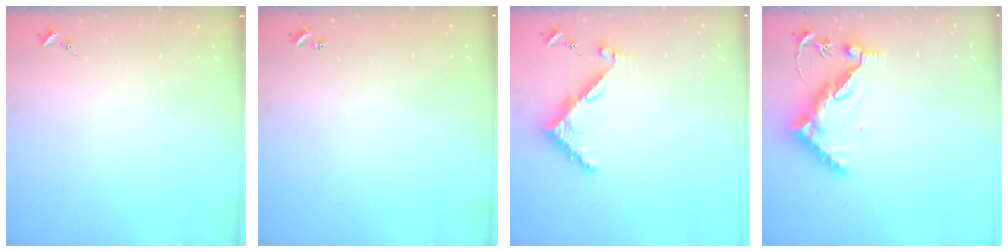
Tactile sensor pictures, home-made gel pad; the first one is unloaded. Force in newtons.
{"total": 0.9, "press": 0.9, "slide": 0.2}
{"total": 7.3, "press": 7.3, "slide": 0.6}
{"total": 12.2, "press": 12.1, "slide": 0.7}